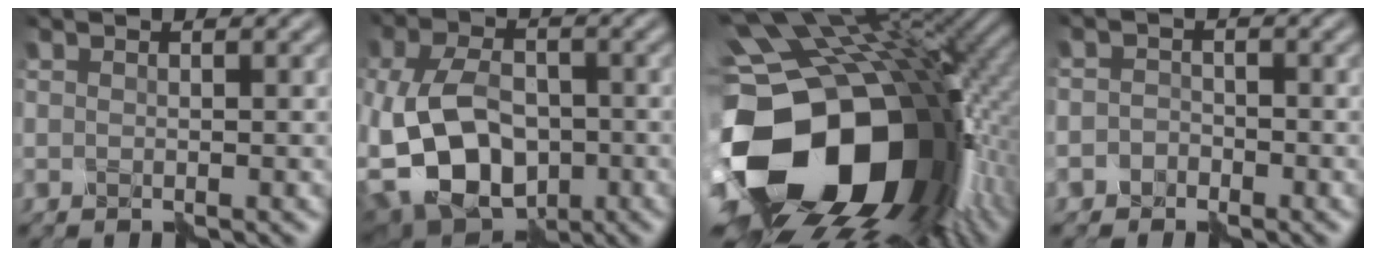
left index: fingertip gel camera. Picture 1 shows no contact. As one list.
[{"total": 12.4, "force": [-3.7, 8.3, 8.4], "torque": [-0.175, -0.015, -0.060]}, {"total": 21.4, "force": [-6.1, 14.2, 14.8], "torque": [-0.274, -0.025, -0.082]}, {"total": 1.4, "force": [-0.8, 1.1, 0.1], "torque": [0.019, 0.007, -0.024]}]